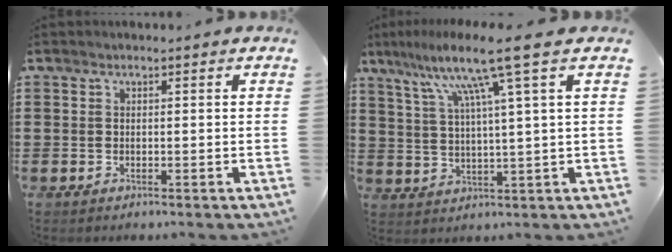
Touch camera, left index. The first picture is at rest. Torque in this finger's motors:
{"motor_torque": [1.08, -1.06, 0.60, 0.20]}